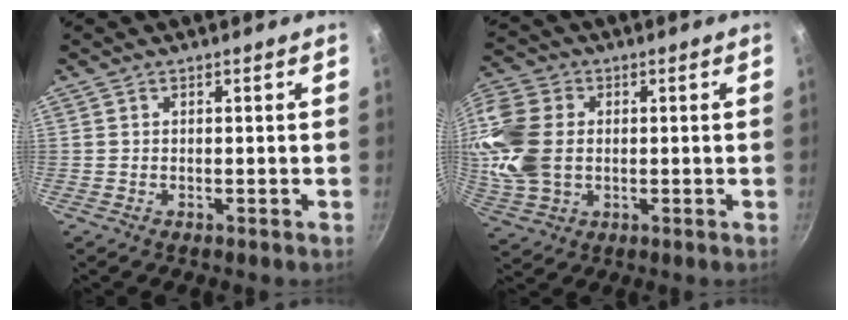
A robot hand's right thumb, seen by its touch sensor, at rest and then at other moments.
{"total": 13.3, "force": [0.7, 9.8, 9.0], "torque": [-0.175, 0.003, 0.013]}